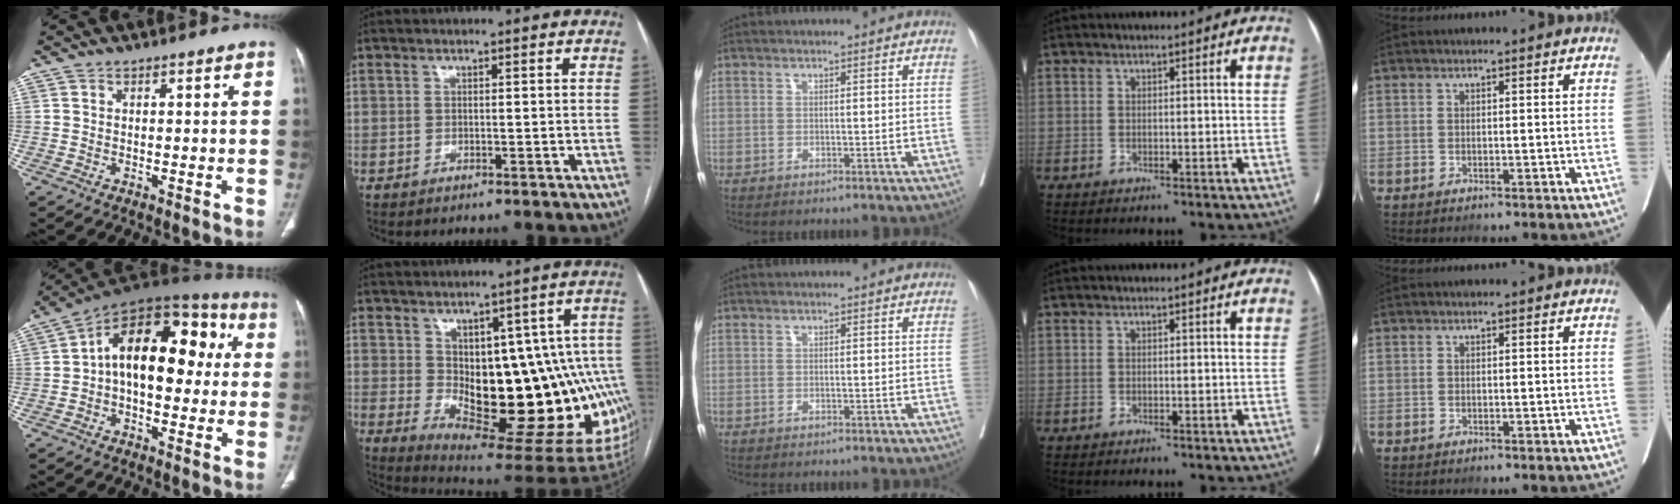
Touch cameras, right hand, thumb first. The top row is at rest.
{"thumb": {"total": 19.3, "force": [1.9, 11.2, 15.6], "torque": [-0.197, 0.049, 0.017]}, "index": {"total": 21.6, "force": [-2.3, 7.9, 20.0], "torque": [-0.192, 0.021, -0.005]}}